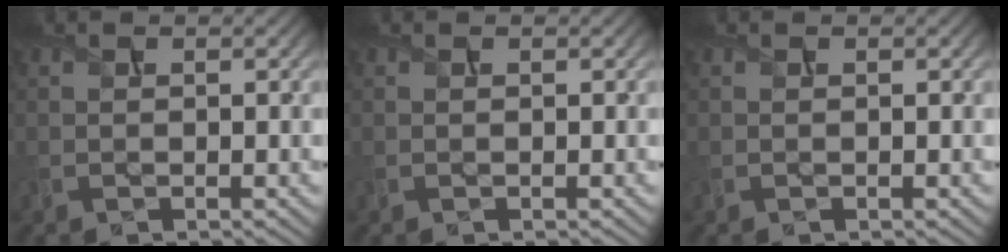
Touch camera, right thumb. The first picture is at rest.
{"total": 0.0}
{"total": 0.0}